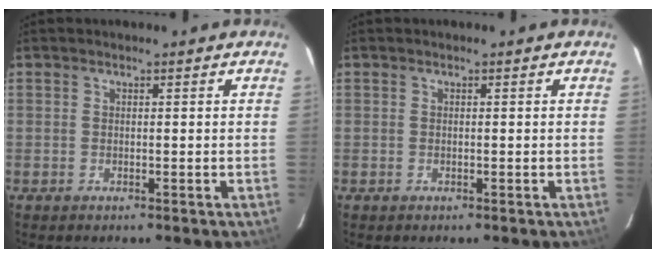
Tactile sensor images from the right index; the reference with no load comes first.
{"total": 0.0}